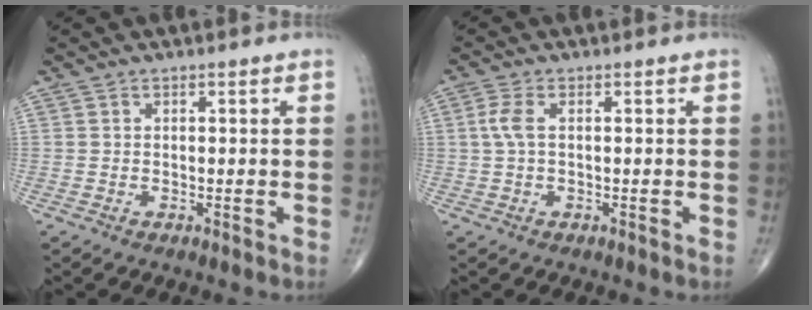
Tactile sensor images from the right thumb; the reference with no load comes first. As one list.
[{"total": 3.0, "force": [0.4, 1.2, 2.8], "torque": [-0.078, 0.008, 0.006]}]